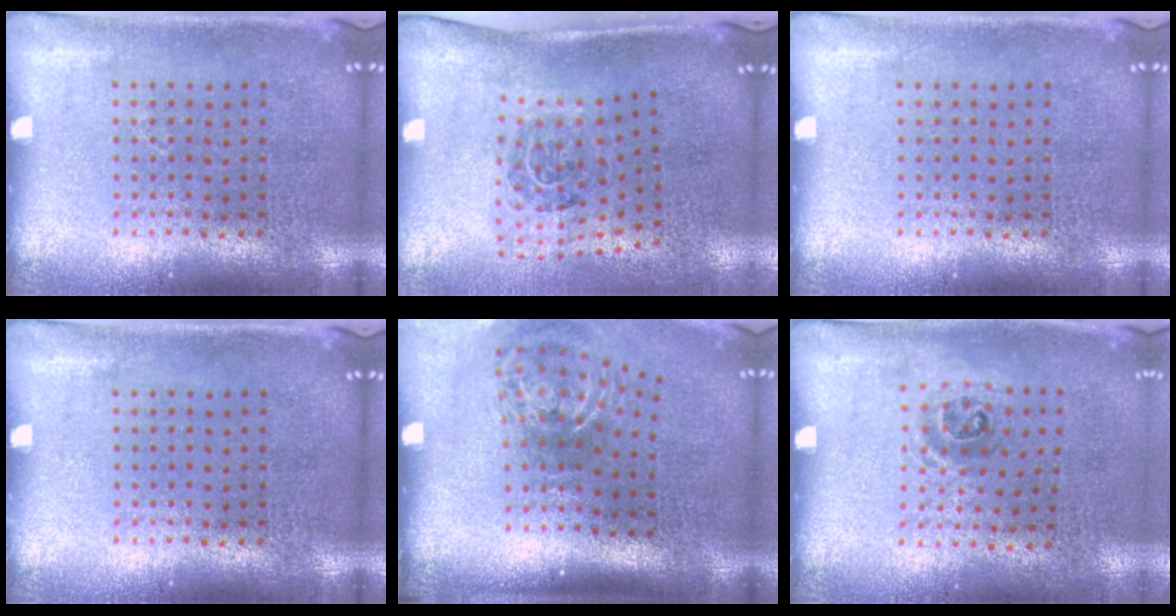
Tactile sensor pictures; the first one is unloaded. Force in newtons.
{"total": 1.4, "press": 1.0, "slide": 1.0}
{"total": 0.0}
{"total": 0.0}
{"total": 2.0, "press": 1.3, "slide": 1.6}
{"total": 0.9, "press": 0.7, "slide": 0.7}